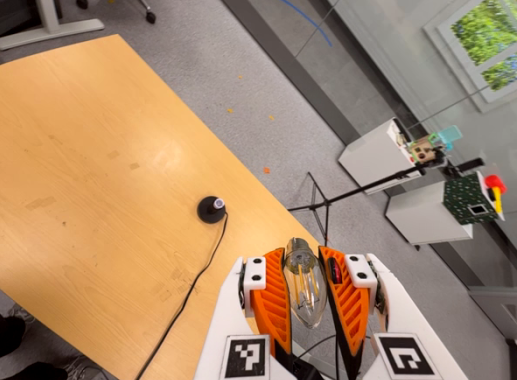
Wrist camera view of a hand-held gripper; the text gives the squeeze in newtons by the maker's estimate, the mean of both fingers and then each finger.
{"total": 23.9, "left": 25.0, "right": 22.9}